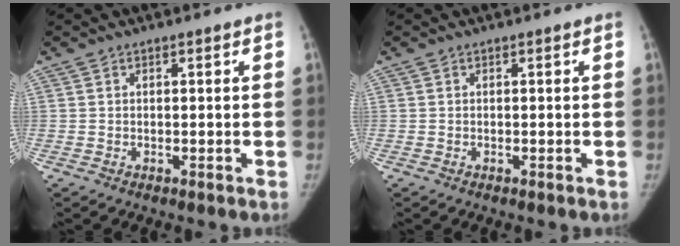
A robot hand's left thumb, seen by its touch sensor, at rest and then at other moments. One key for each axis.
{"total": 0.0}